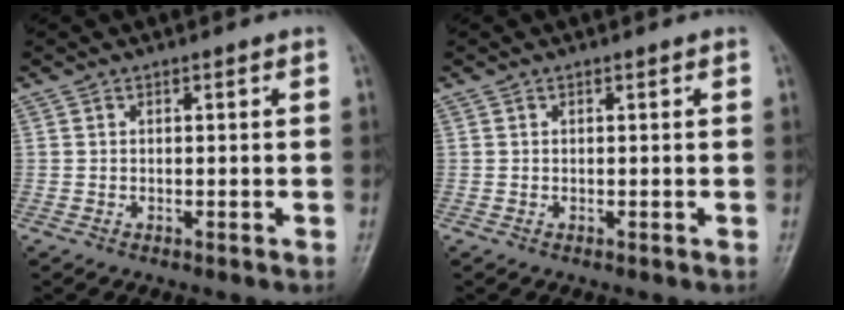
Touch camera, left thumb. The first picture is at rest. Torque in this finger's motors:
{"motor_torque": [-0.02, 0.02, -0.02, 0.00, 0.00]}